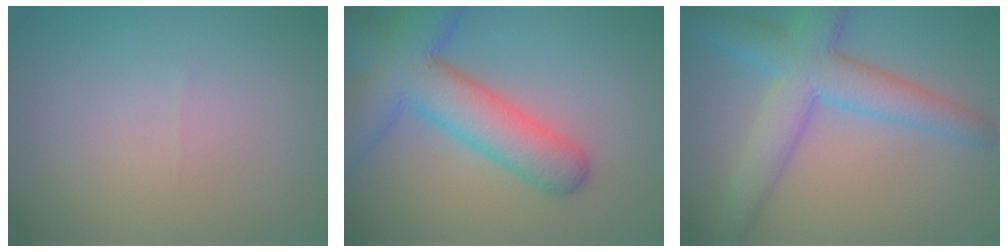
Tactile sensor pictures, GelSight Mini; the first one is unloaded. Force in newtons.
{"total": 8.8, "press": 8.8, "slide": 0.4}
{"total": 6.5, "press": 6.5, "slide": 0.1}